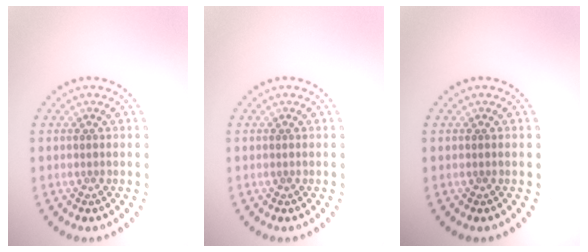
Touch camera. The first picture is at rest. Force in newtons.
{"total": 0.0}
{"total": 0.0}